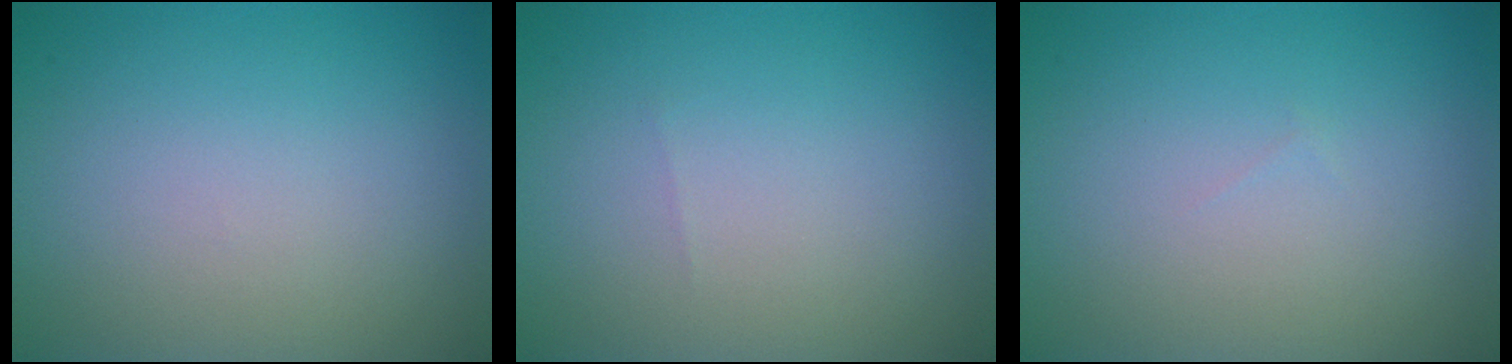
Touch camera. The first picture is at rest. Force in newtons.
{"total": 0.0}
{"total": 0.0}